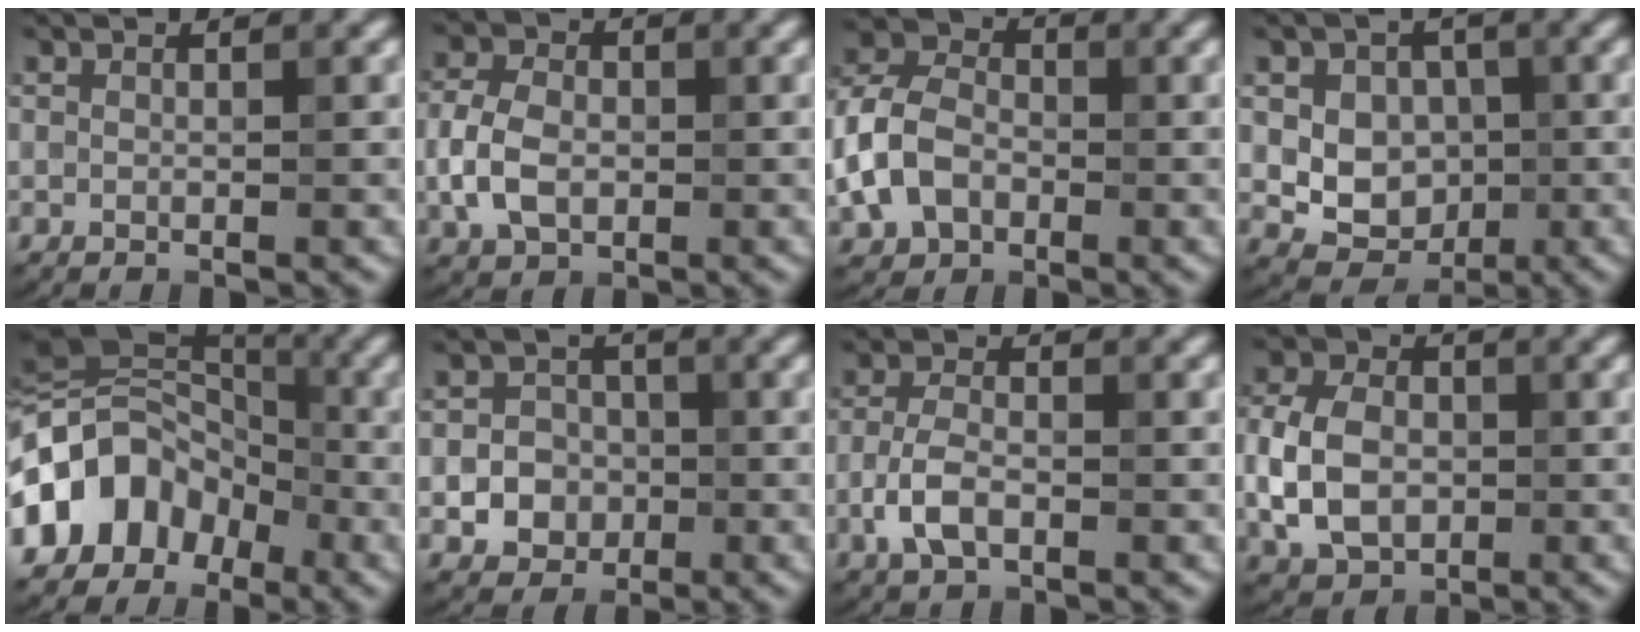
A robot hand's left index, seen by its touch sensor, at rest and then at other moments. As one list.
[{"total": 4.6, "force": [-0.7, 3.2, 3.2], "torque": [-0.076, 0.006, -0.017]}, {"total": 6.6, "force": [-2.0, 4.7, 4.2], "torque": [-0.104, 0.008, -0.052]}, {"total": 6.3, "force": [0.6, 5.2, 3.5], "torque": [-0.047, 0.011, 0.001]}, {"total": 11.1, "force": [-4.1, 8.1, 6.3], "torque": [-0.118, 0.020, -0.099]}, {"total": 4.3, "force": [-1.0, 3.8, 1.8], "torque": [-0.008, 0.008, -0.032]}, {"total": 3.2, "force": [-1.3, 1.5, 2.5], "torque": [-0.057, 0.005, -0.031]}, {"total": 6.6, "force": [-0.9, 4.8, 4.5], "torque": [-0.106, 0.005, -0.025]}]